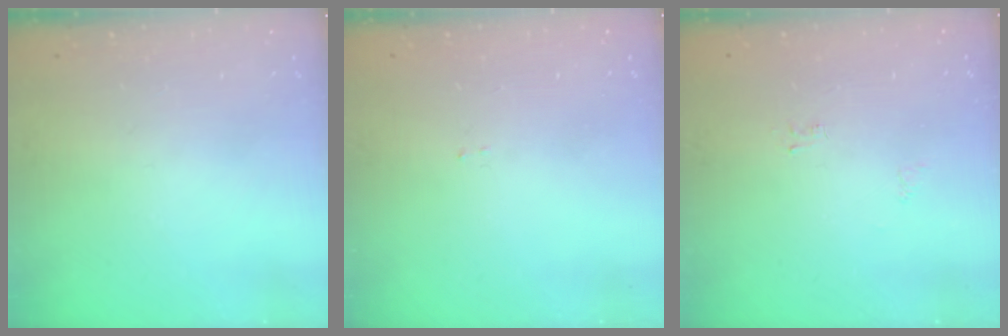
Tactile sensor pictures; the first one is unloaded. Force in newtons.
{"total": 1.5, "press": 1.5, "slide": 0.2}
{"total": 2.5, "press": 2.5, "slide": 0.3}